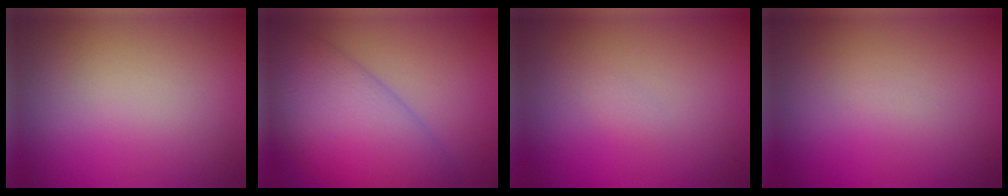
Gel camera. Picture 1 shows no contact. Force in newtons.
{"total": 9.9, "press": 9.9, "slide": 0.3}
{"total": 0.5, "press": 0.5, "slide": 0.0}
{"total": 0.0}